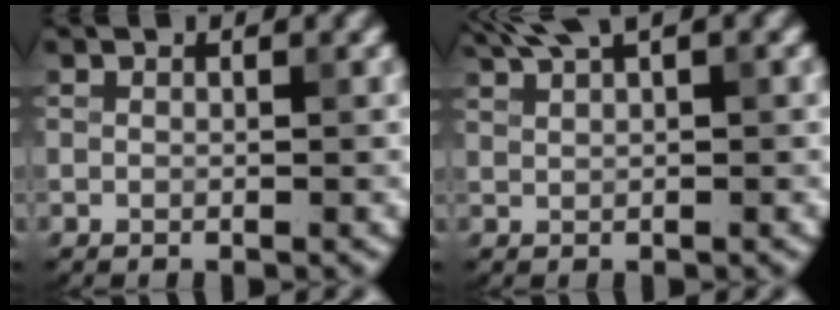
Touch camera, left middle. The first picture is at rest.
{"total": 4.3, "force": [3.0, 1.1, 2.8], "torque": [-0.049, 0.018, 0.045]}